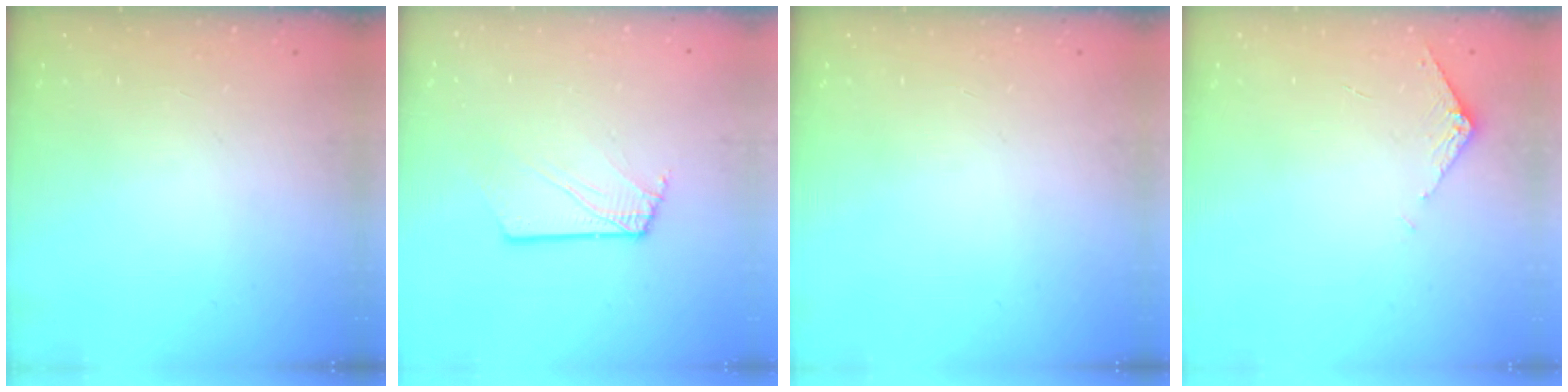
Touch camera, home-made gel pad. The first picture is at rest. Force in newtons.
{"total": 2.6, "press": 2.6, "slide": 0.3}
{"total": 0.0}
{"total": 5.9, "press": 5.8, "slide": 0.7}